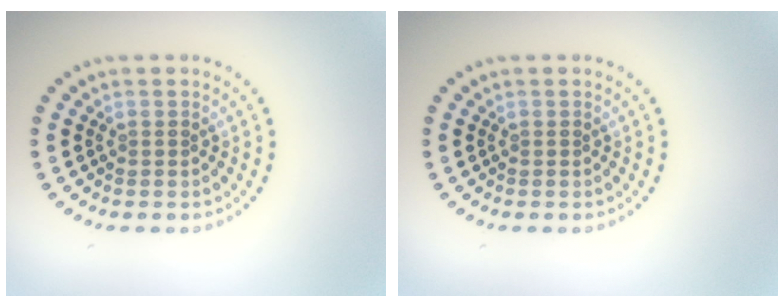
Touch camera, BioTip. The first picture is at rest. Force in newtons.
{"total": 0.0}